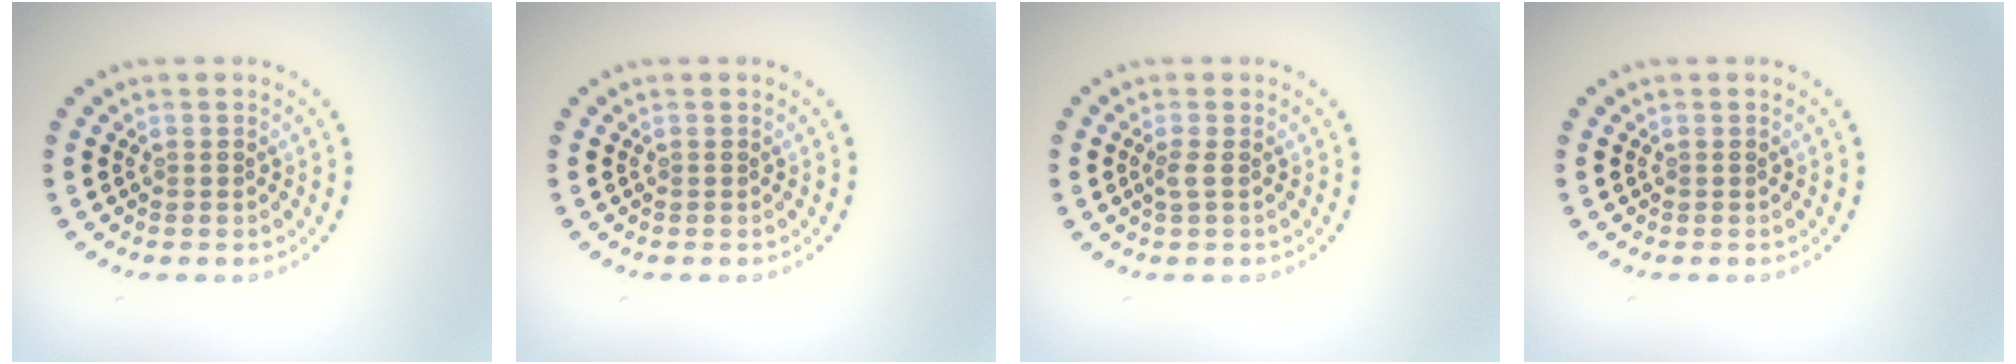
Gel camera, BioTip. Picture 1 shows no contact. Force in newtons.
{"total": 0.0}
{"total": 0.9, "press": 0.7, "slide": 0.7}
{"total": 0.0}